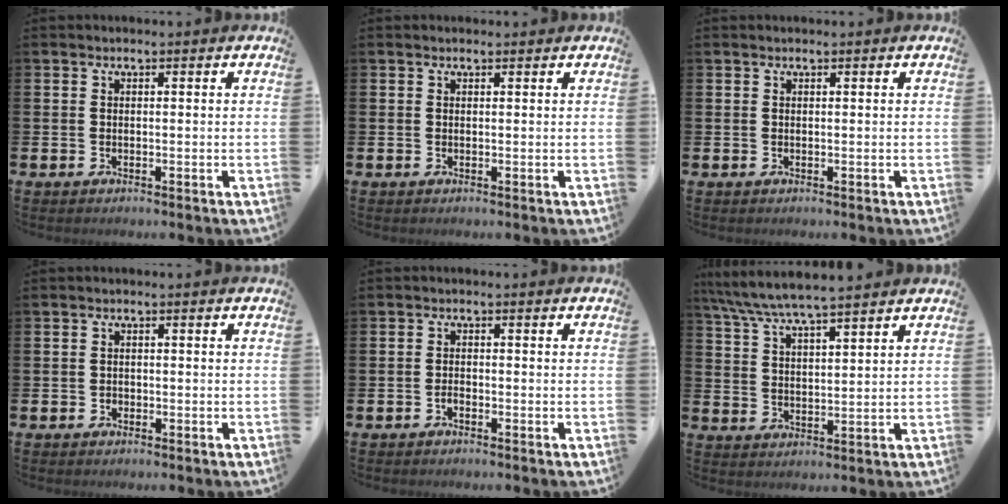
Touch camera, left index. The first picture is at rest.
{"total": 0.5, "force": [0.5, 0.1, 0.2], "torque": [0.012, -0.004, 0.004]}
{"total": 0.0}
{"total": 0.8, "force": [-0.3, 0.7, 0.1], "torque": [-0.004, 0.005, -0.008]}
{"total": 1.0, "force": [-0.7, 0.4, 0.5], "torque": [-0.011, -0.002, -0.014]}
{"total": 6.6, "force": [6.2, 0.3, 2.4], "torque": [-0.064, -0.030, 0.110]}